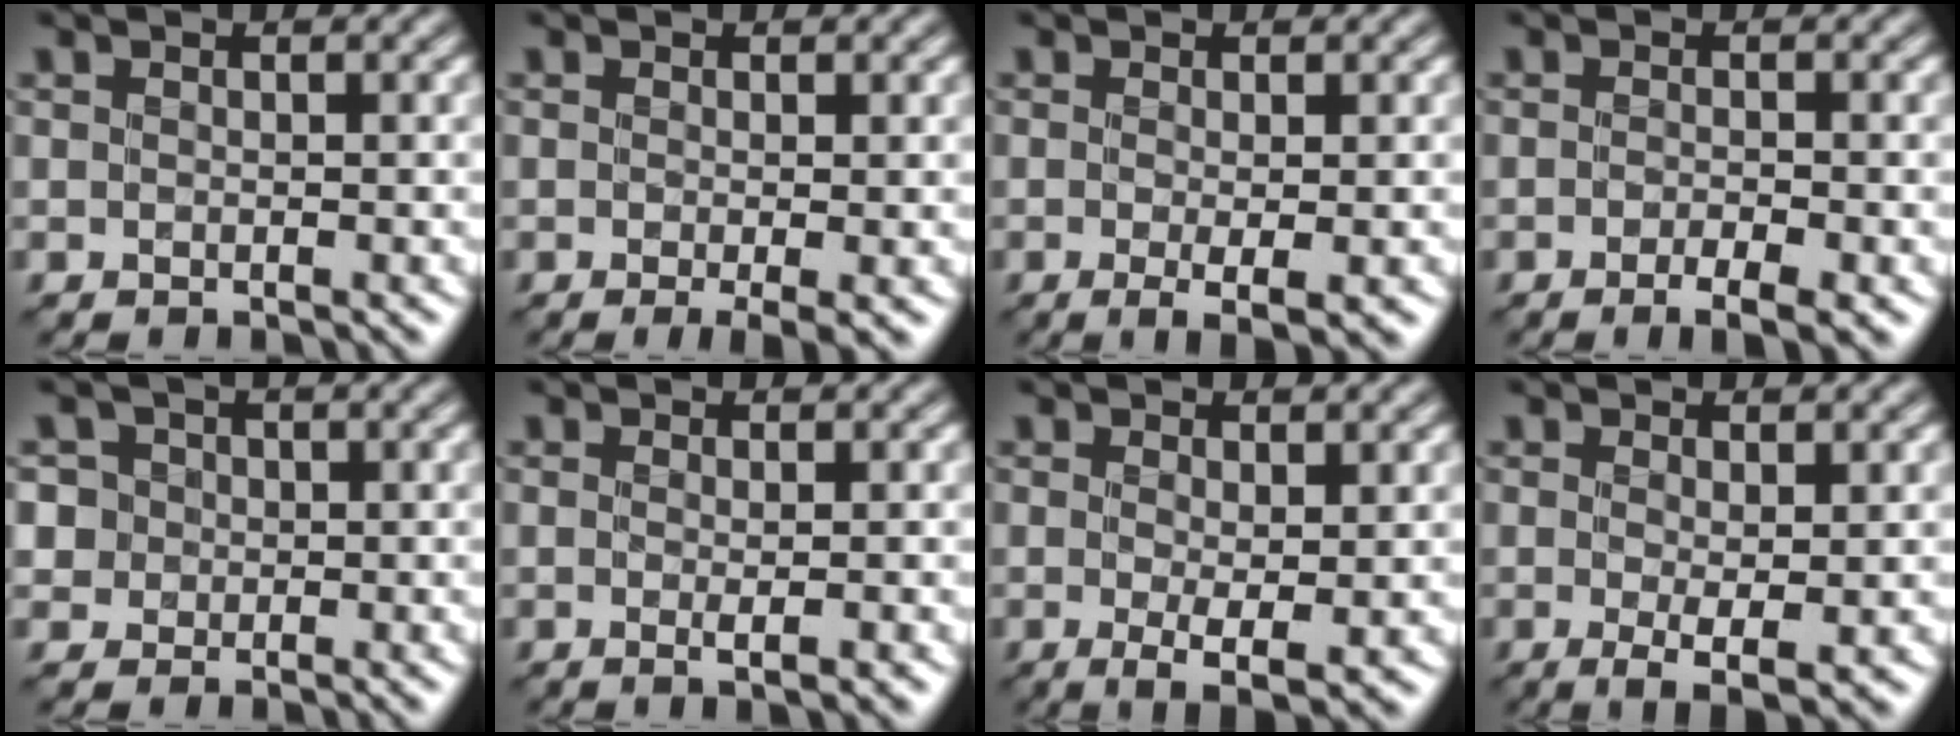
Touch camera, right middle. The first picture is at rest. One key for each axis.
{"total": 2.4, "fx": -0.8, "fy": 0.5, "fz": 2.2, "tx": -0.042, "ty": -0.007, "tz": -0.015}
{"total": 2.8, "fx": -0.6, "fy": 0.7, "fz": 2.6, "tx": -0.046, "ty": -0.006, "tz": -0.007}
{"total": 2.7, "fx": -1.3, "fy": 0.6, "fz": 2.3, "tx": -0.044, "ty": -0.001, "tz": -0.023}
{"total": 4.5, "fx": 0.6, "fy": 4.4, "fz": 1.1, "tx": -0.015, "ty": 0.033, "tz": -0.019}
{"total": 2.2, "fx": -0.1, "fy": 0.8, "fz": 2.1, "tx": -0.019, "ty": 0.001, "tz": -0.004}
{"total": 3.0, "fx": -0.1, "fy": 0.8, "fz": 2.9, "tx": -0.056, "ty": -0.009, "tz": -0.001}
{"total": 2.8, "fx": -0.2, "fy": 0.7, "fz": 2.7, "tx": -0.053, "ty": -0.008, "tz": -0.003}